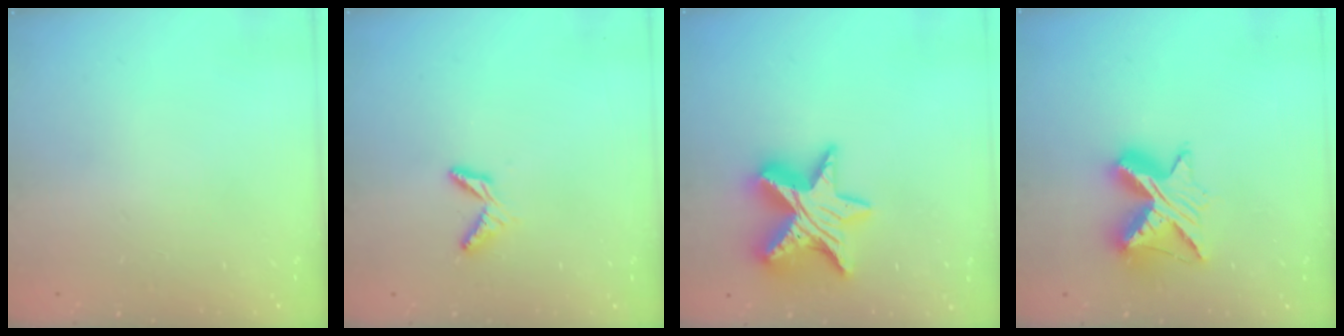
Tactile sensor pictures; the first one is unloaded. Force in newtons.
{"total": 4.9, "press": 4.9, "slide": 0.6}
{"total": 14.7, "press": 14.6, "slide": 1.2}
{"total": 10.5, "press": 10.4, "slide": 1.0}